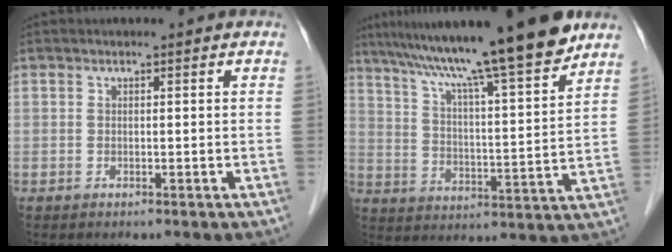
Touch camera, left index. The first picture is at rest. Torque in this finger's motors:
{"motor_torque": [1.11, -1.03, 1.05, 0.21]}